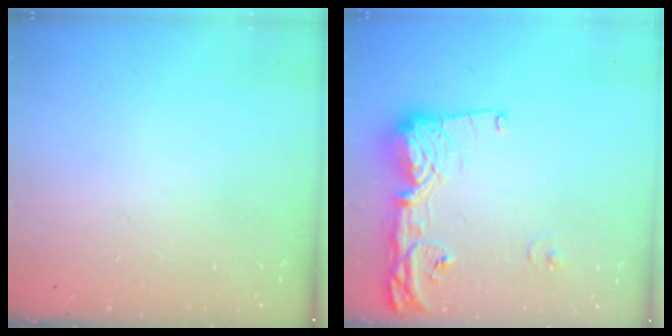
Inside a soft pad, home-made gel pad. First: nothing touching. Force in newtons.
{"total": 14.9, "press": 14.8, "slide": 1.2}